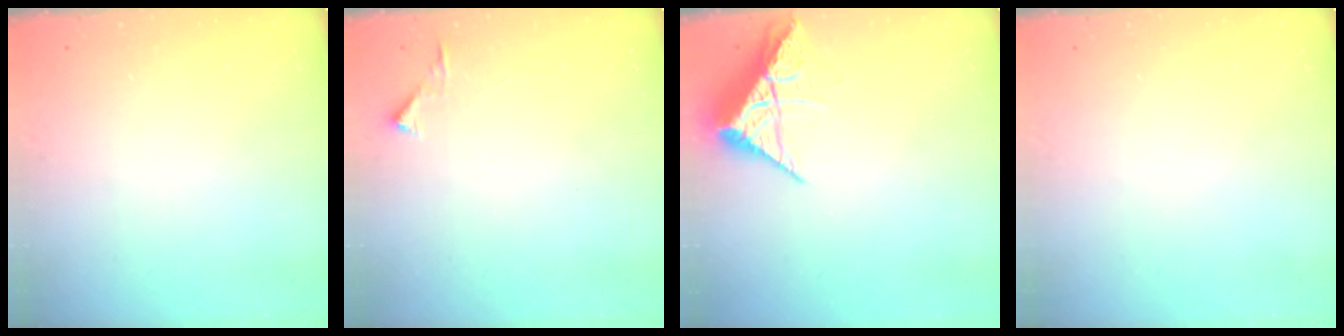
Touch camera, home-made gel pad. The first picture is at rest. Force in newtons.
{"total": 2.8, "press": 2.8, "slide": 0.3}
{"total": 8.1, "press": 8.1, "slide": 0.3}
{"total": 0.0}